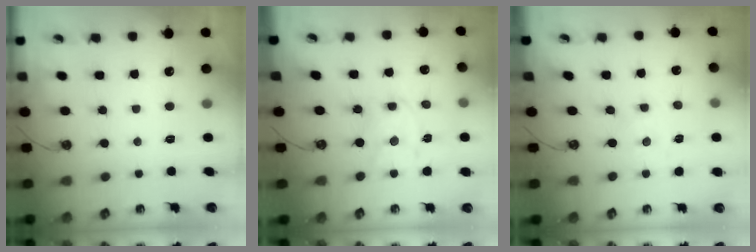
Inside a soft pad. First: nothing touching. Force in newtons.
{"total": 8.0, "press": 8.0, "slide": 0.5}
{"total": 0.0}